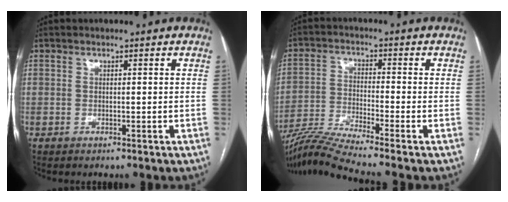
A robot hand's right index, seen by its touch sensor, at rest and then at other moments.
{"total": 9.7, "force": [-8.5, -2.3, 4.0], "torque": [-0.074, -0.021, -0.157]}